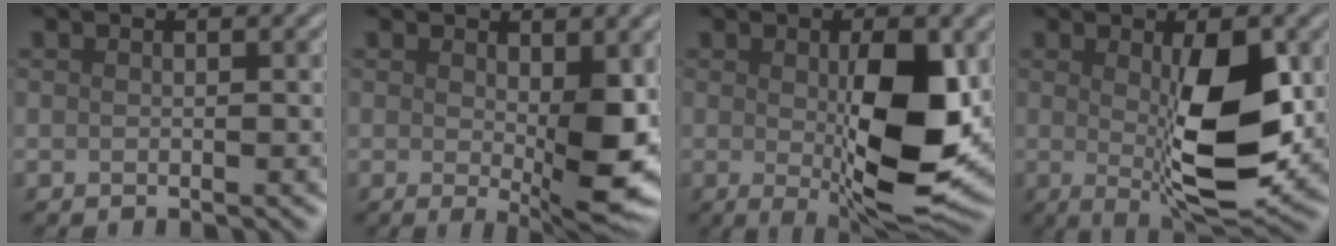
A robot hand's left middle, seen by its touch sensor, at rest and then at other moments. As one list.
[{"total": 6.1, "force": [0.2, 1.4, 5.9], "torque": [-0.093, -0.018, 0.014]}, {"total": 8.8, "force": [-0.1, 2.6, 8.4], "torque": [-0.132, -0.016, 0.012]}, {"total": 8.3, "force": [0.1, 2.3, 7.9], "torque": [-0.126, -0.016, 0.014]}]